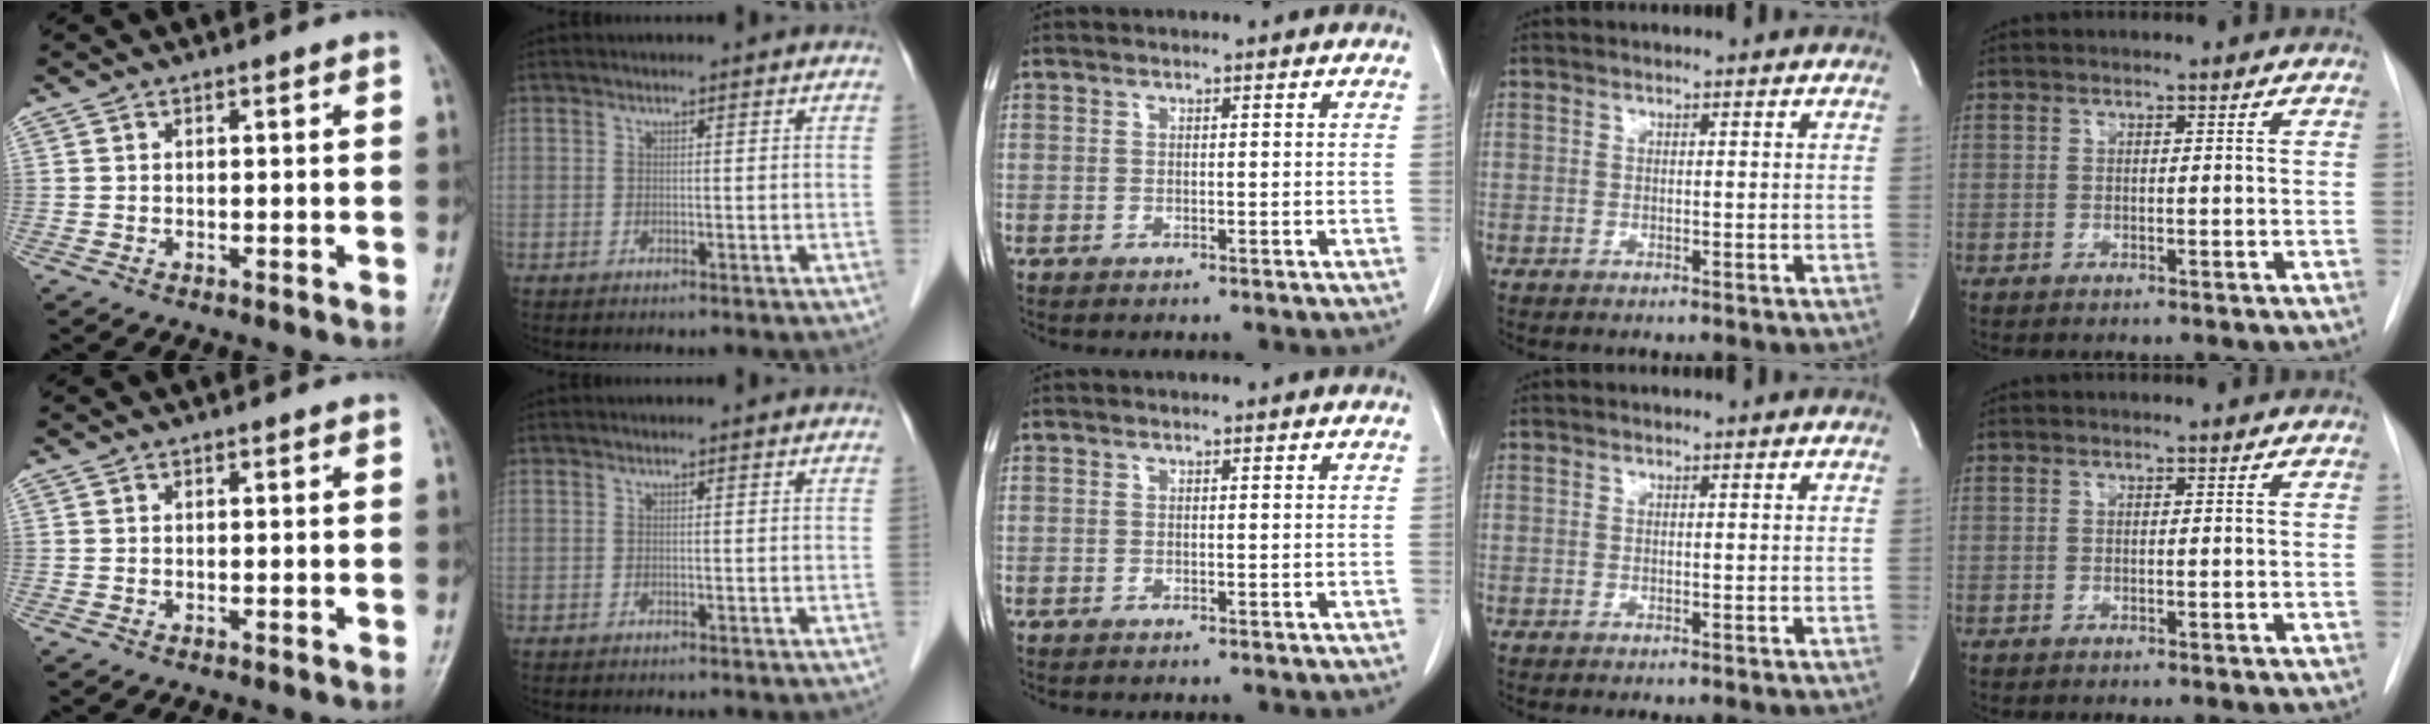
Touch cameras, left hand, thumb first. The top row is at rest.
{}